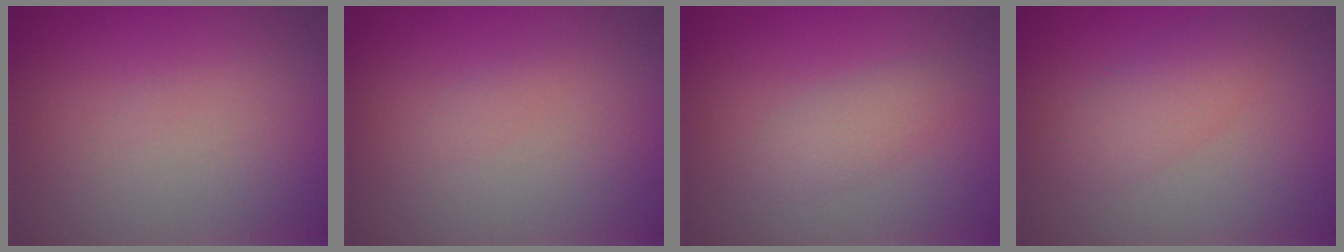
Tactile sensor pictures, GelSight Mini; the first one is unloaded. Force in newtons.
{"total": 0.5, "press": 0.5, "slide": 0.1}
{"total": 1.9, "press": 1.9, "slide": 0.1}
{"total": 2.6, "press": 2.6, "slide": 0.1}